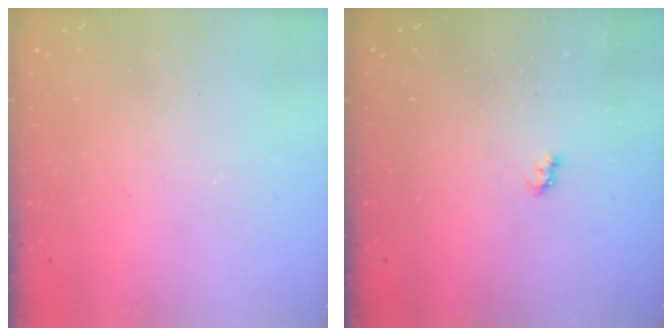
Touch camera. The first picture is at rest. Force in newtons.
{"total": 2.6, "press": 2.6, "slide": 0.4}